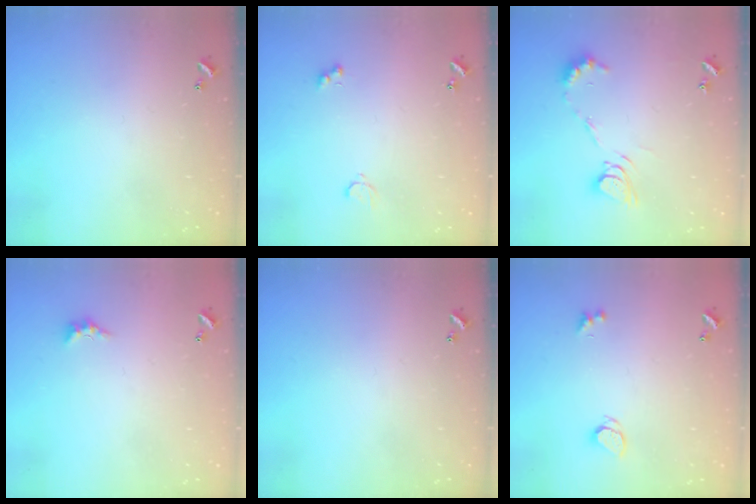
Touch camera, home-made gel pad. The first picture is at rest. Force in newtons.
{"total": 2.8, "press": 2.8, "slide": 0.6}
{"total": 8.2, "press": 8.2, "slide": 0.7}
{"total": 1.5, "press": 1.4, "slide": 0.5}
{"total": 0.0}
{"total": 1.8, "press": 1.7, "slide": 0.3}